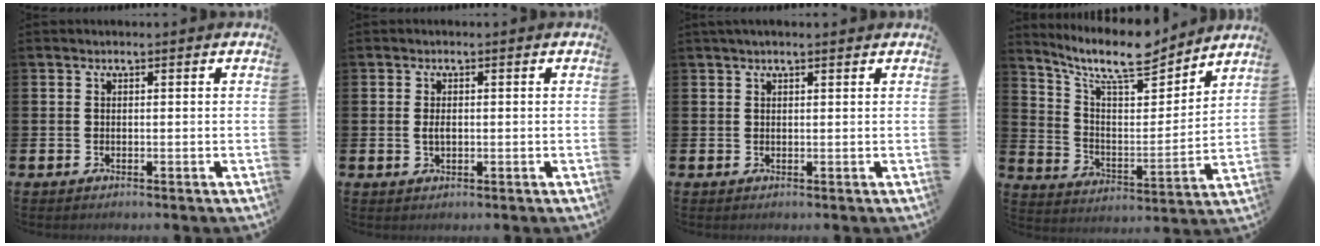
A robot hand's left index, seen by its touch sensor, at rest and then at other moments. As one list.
[{"total": 1.3, "force": [0.1, 0.7, 1.1], "torque": [-0.019, 0.005, 0.000]}, {"total": 1.5, "force": [1.3, 0.2, 0.8], "torque": [-0.013, 0.003, 0.022]}, {"total": 10.8, "force": [9.4, 2.7, 4.7], "torque": [-0.116, -0.060, 0.163]}]